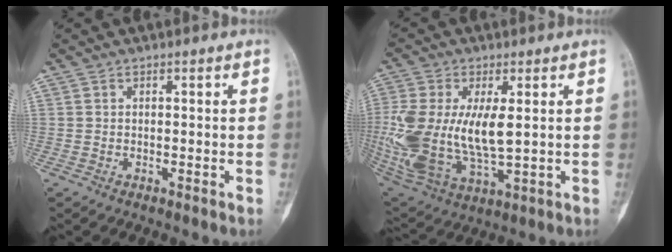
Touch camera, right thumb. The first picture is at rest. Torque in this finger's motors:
{"motor_torque": [2.13, 2.31, 1.19, 0.75, 0.25]}